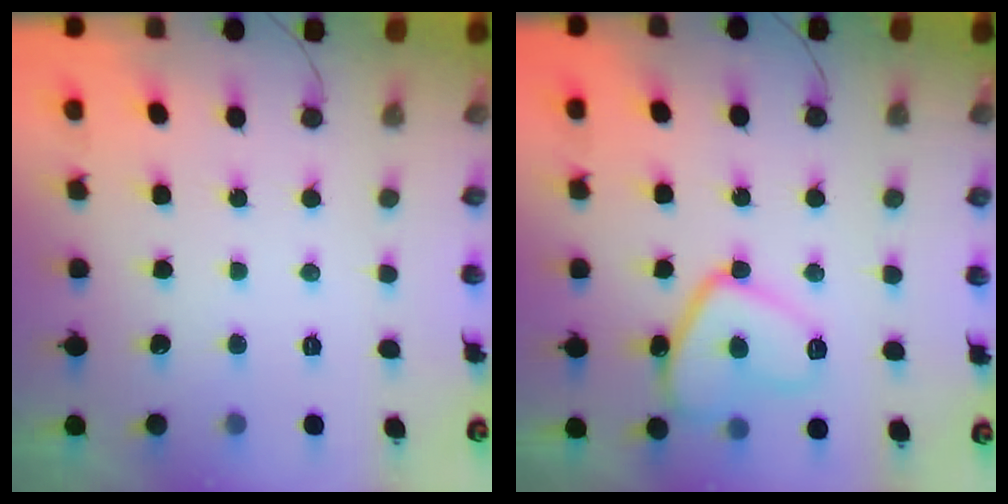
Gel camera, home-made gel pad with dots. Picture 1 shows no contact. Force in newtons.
{"total": 13.0, "press": 13.0, "slide": 1.2}